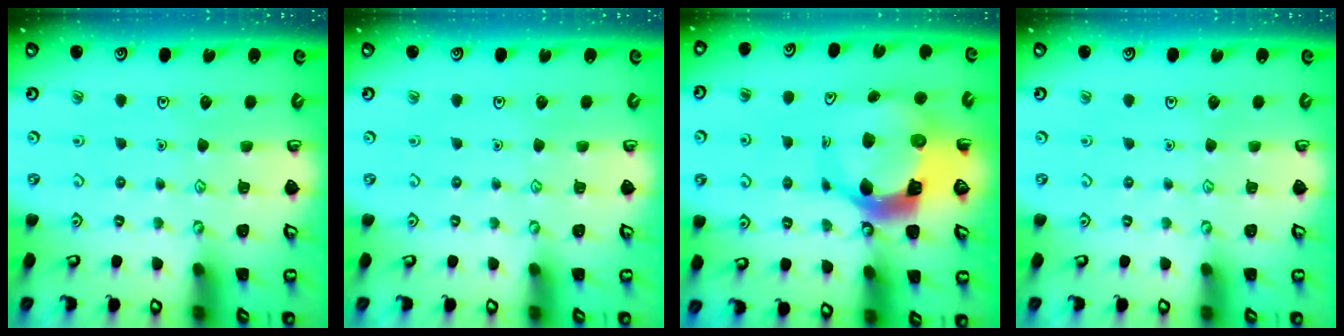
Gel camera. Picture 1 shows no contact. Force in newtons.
{"total": 0.0}
{"total": 11.1, "press": 11.0, "slide": 1.7}
{"total": 0.0}